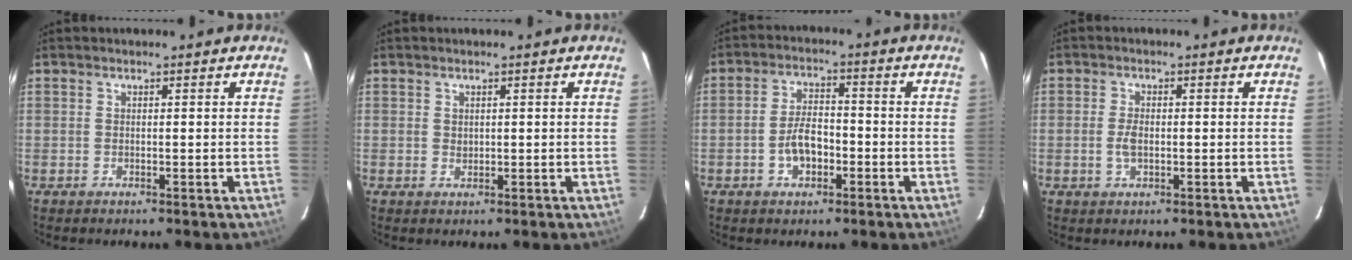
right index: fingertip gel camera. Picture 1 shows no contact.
{"total": 0.9, "force": [0.3, 0.8, 0.3], "torque": [-0.004, 0.003, 0.007]}
{"total": 5.9, "force": [-2.2, 3.2, 4.5], "torque": [-0.089, 0.009, -0.033]}
{"total": 2.9, "force": [-0.5, 1.6, 2.4], "torque": [-0.050, 0.000, -0.009]}